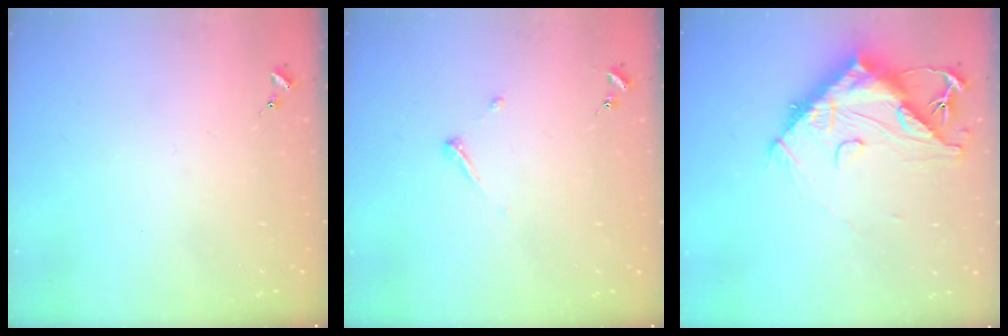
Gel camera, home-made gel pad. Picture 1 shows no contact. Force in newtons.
{"total": 4.5, "press": 4.5, "slide": 0.4}
{"total": 15.7, "press": 15.6, "slide": 1.4}